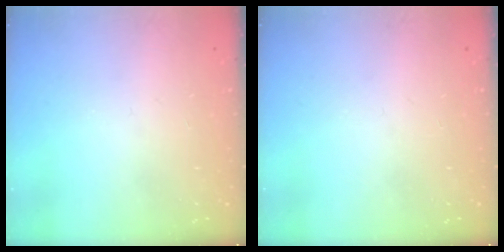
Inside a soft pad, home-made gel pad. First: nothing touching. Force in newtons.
{"total": 0.0}